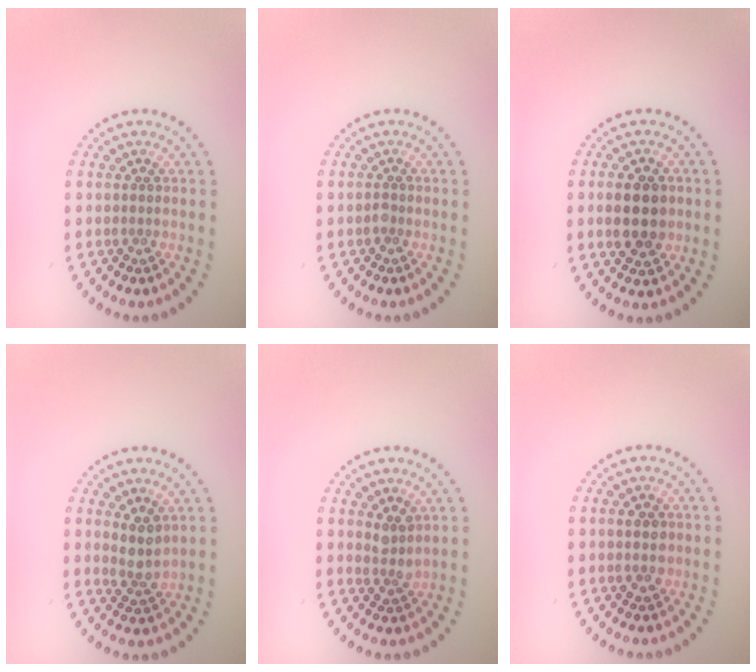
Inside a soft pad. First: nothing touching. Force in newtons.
{"total": 0.6, "press": 0.5, "slide": 0.3}
{"total": 4.6, "press": 4.6, "slide": 0.2}
{"total": 2.3, "press": 2.0, "slide": 1.2}
{"total": 1.7, "press": 1.2, "slide": 1.2}
{"total": 2.6, "press": 2.6, "slide": 0.2}